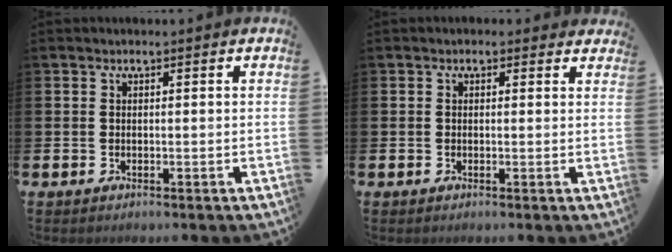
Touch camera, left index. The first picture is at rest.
{"total": 0.6, "force": [0.4, 0.5, 0.2], "torque": [0.000, 0.006, 0.005]}